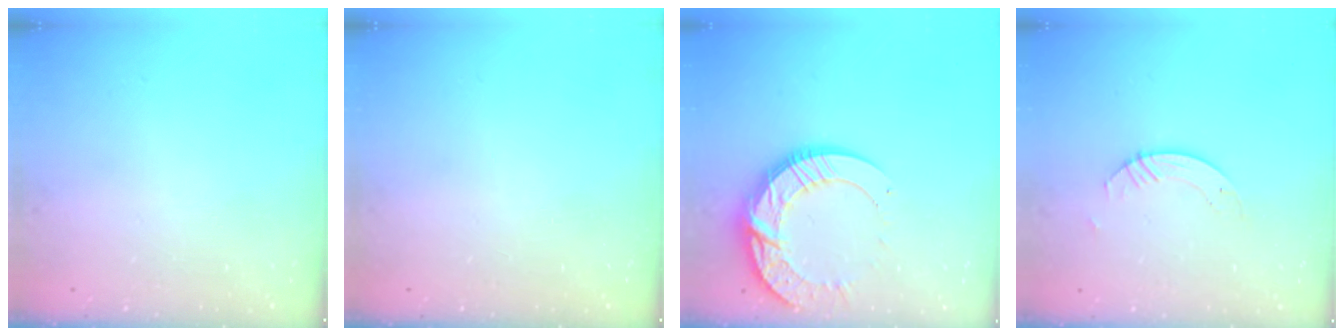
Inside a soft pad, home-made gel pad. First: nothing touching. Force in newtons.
{"total": 0.0}
{"total": 17.2, "press": 17.1, "slide": 1.6}
{"total": 2.8, "press": 2.8, "slide": 0.2}